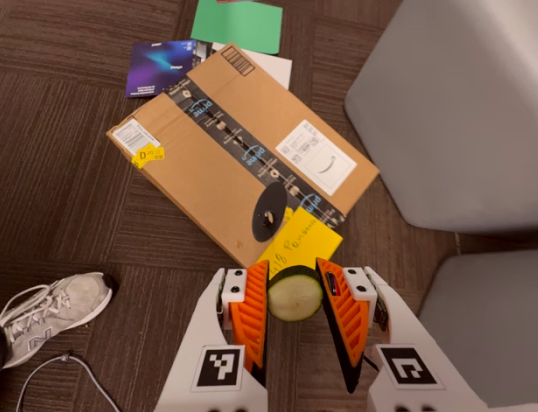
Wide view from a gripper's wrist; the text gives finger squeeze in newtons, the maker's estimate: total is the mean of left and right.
{"total": 8.9, "left": 9.1, "right": 8.7}